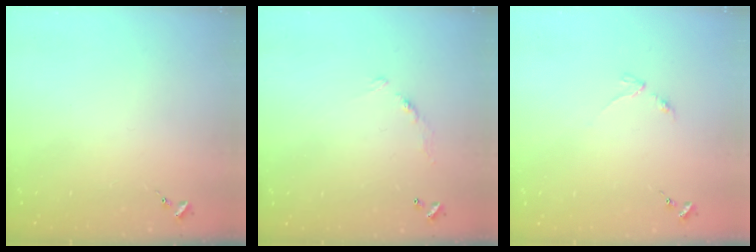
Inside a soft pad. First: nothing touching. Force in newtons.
{"total": 6.0, "press": 6.0, "slide": 0.4}
{"total": 3.2, "press": 3.1, "slide": 0.5}